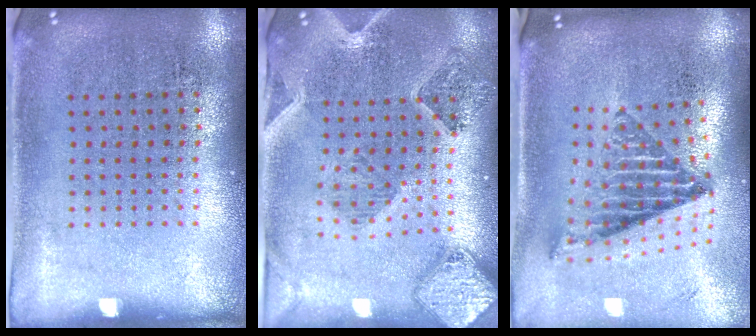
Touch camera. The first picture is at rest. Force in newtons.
{"total": 1.6, "press": 1.5, "slide": 0.3}
{"total": 1.8, "press": 1.4, "slide": 1.1}